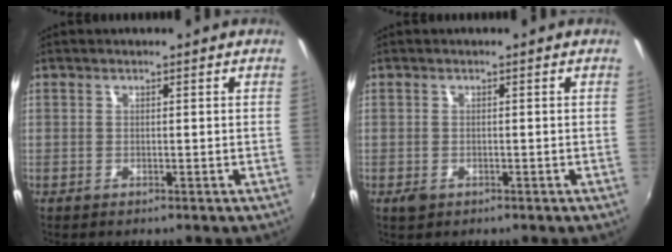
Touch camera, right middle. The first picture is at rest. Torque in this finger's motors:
{"motor_torque": [0.35, -0.30, 0.00, 0.03]}